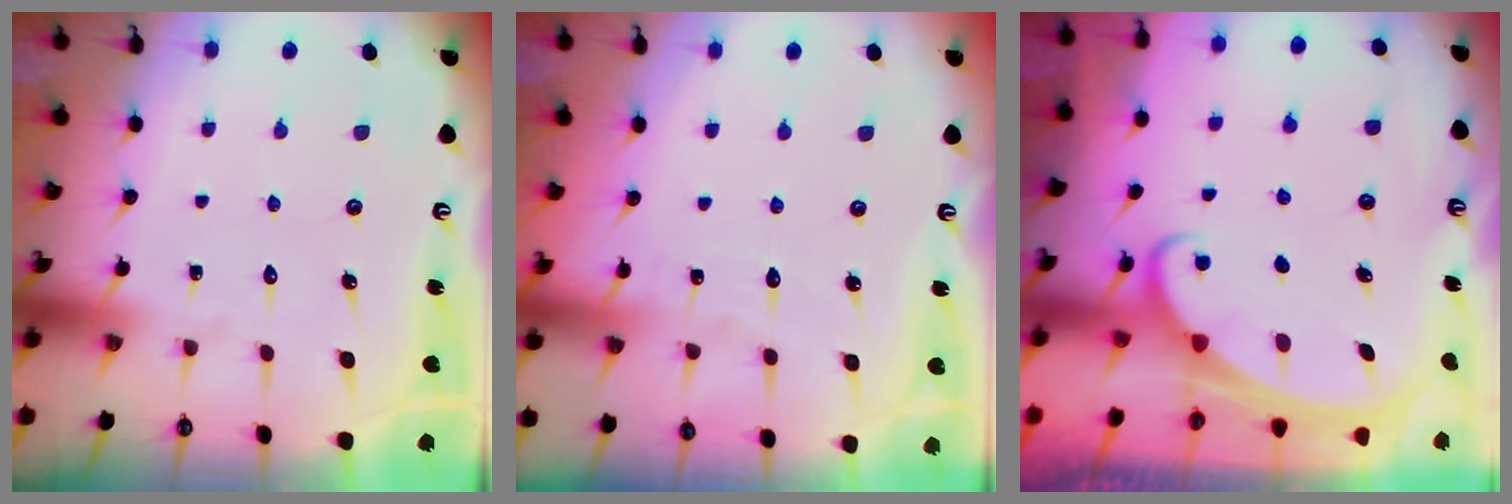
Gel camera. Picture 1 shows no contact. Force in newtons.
{"total": 2.5, "press": 2.5, "slide": 0.3}
{"total": 1.9, "press": 1.9, "slide": 0.3}